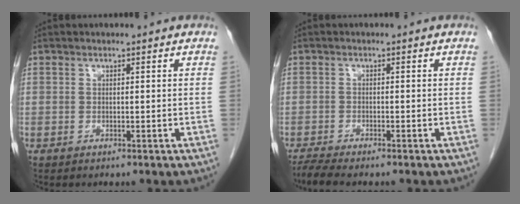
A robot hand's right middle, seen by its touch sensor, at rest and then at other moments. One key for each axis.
{"total": 3.9, "fx": -3.3, "fy": 0.2, "fz": 2.0, "tx": -0.039, "ty": -0.010, "tz": -0.055}